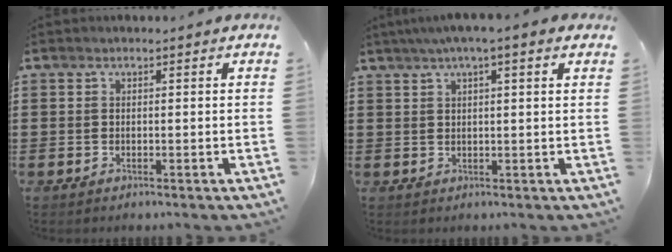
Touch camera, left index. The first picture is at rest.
{"total": 3.1, "force": [1.8, -0.1, 2.5], "torque": [-0.052, 0.004, 0.031]}